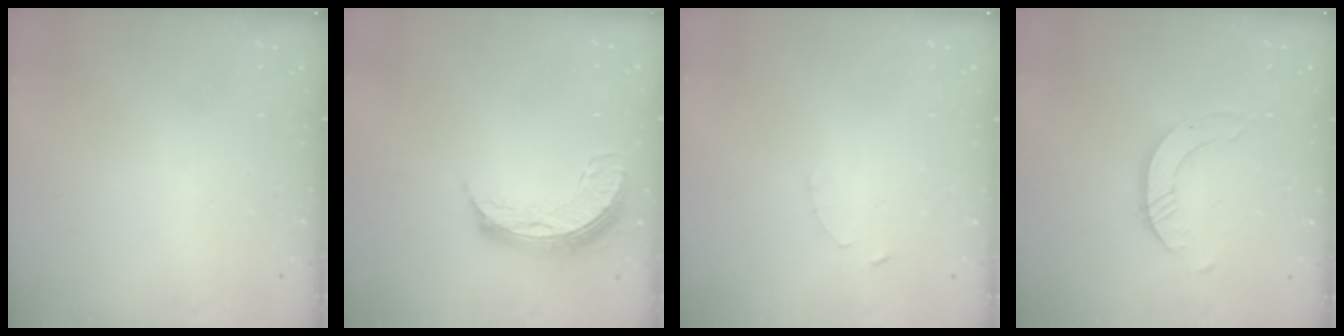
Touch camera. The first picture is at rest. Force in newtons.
{"total": 8.6, "press": 8.6, "slide": 0.7}
{"total": 1.2, "press": 1.1, "slide": 0.2}
{"total": 2.5, "press": 2.5, "slide": 0.3}